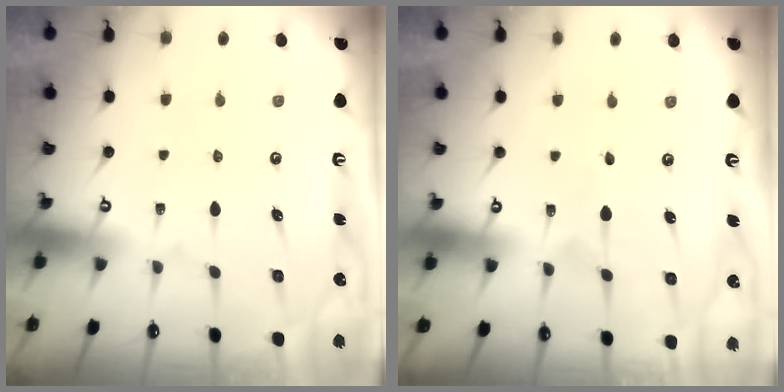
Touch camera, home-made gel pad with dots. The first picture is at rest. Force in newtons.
{"total": 2.6, "press": 2.6, "slide": 0.2}